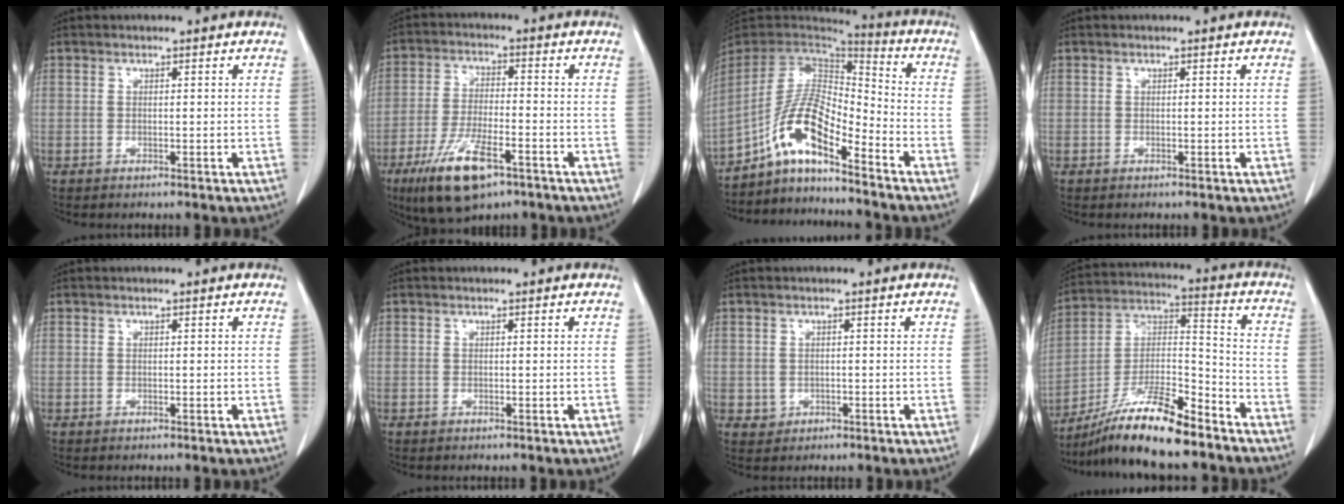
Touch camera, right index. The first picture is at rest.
{"total": 11.5, "force": [-6.7, 3.3, 8.7], "torque": [-0.174, -0.018, -0.112]}
{"total": 11.2, "force": [-7.1, 2.2, 8.4], "torque": [-0.169, 0.018, -0.131]}
{"total": 0.0}
{"total": 0.0}
{"total": 0.0}
{"total": 1.7, "force": [-0.4, 1.6, 0.2], "torque": [-0.001, 0.004, -0.001]}
{"total": 15.1, "force": [-11.9, 1.9, 9.1], "torque": [-0.168, 0.004, -0.209]}